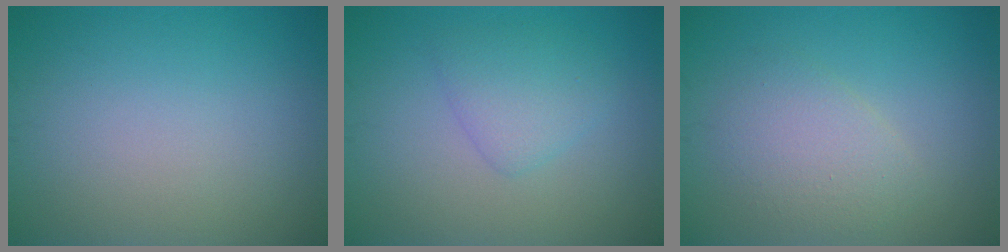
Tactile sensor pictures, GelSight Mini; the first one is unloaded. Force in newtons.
{"total": 2.5, "press": 2.5, "slide": 0.1}
{"total": 3.0, "press": 3.0, "slide": 0.2}